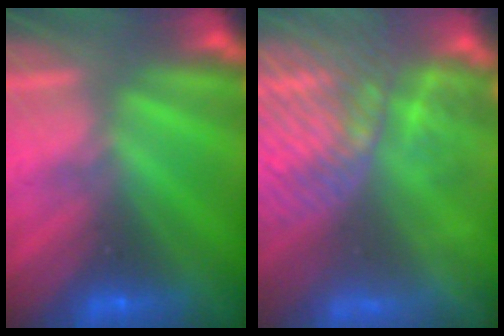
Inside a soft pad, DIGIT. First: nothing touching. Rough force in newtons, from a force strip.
{"total": 10.8}